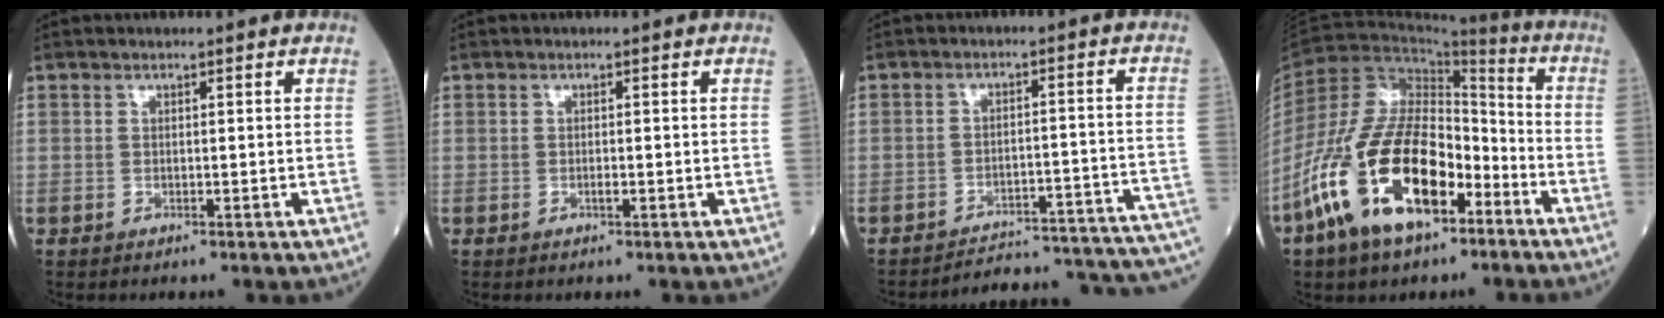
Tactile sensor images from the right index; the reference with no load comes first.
{"total": 0.6, "force": [-0.2, 0.2, 0.6], "torque": [-0.010, 0.000, -0.002]}
{"total": 21.1, "force": [-20.5, 0.5, 4.7], "torque": [-0.012, 0.007, -0.254]}
{"total": 18.6, "force": [-9.2, 8.1, 13.9], "torque": [-0.287, 0.002, -0.162]}